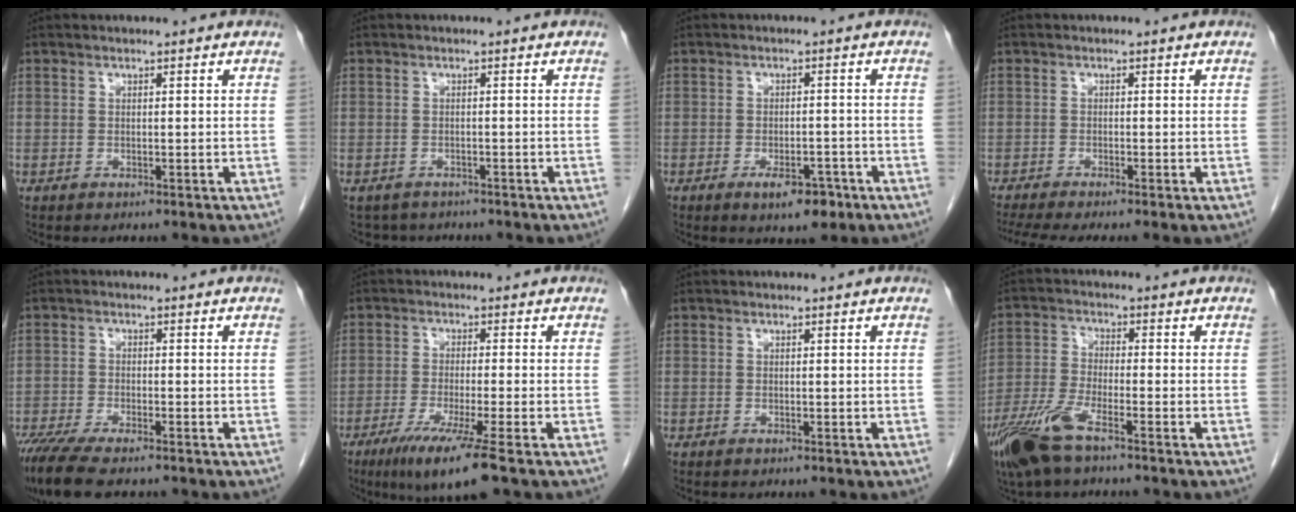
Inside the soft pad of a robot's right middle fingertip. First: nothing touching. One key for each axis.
{"total": 4.0, "fx": -3.5, "fy": 1.9, "fz": 0.2, "tx": 0.000, "ty": 0.002, "tz": -0.048}
{"total": 4.8, "fx": -2.9, "fy": 1.9, "fz": 3.4, "tx": -0.049, "ty": 0.000, "tz": -0.036}
{"total": 6.4, "fx": -5.1, "fy": -0.1, "fz": 3.7, "tx": -0.060, "ty": -0.012, "tz": -0.086}
{"total": 9.4, "fx": -7.6, "fy": 1.8, "fz": 5.3, "tx": -0.089, "ty": -0.018, "tz": -0.125}
{"total": 8.5, "fx": -5.2, "fy": -0.8, "fz": 6.7, "tx": -0.120, "ty": -0.027, "tz": -0.092}
{"total": 0.0}
{"total": 8.7, "fx": -5.8, "fy": 1.7, "fz": 6.3, "tx": -0.141, "ty": -0.018, "tz": -0.115}